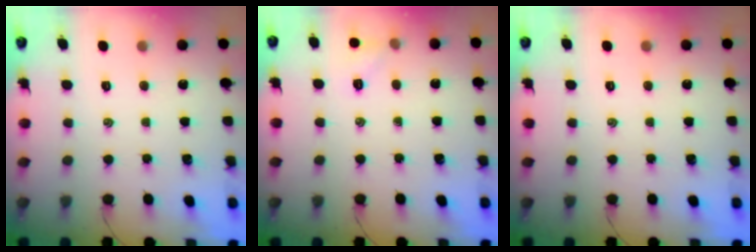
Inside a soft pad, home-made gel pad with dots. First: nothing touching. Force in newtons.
{"total": 5.2, "press": 5.0, "slide": 1.5}
{"total": 0.0}